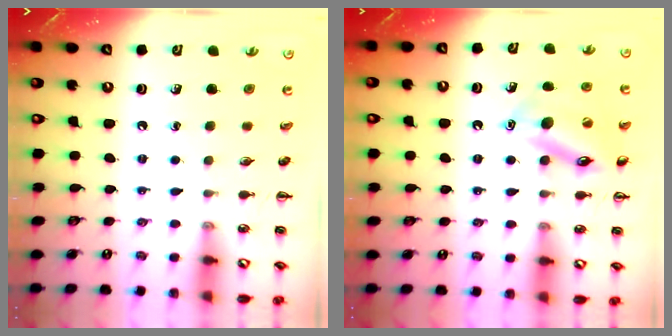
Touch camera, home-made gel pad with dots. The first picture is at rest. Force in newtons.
{"total": 14.5, "press": 14.4, "slide": 1.7}